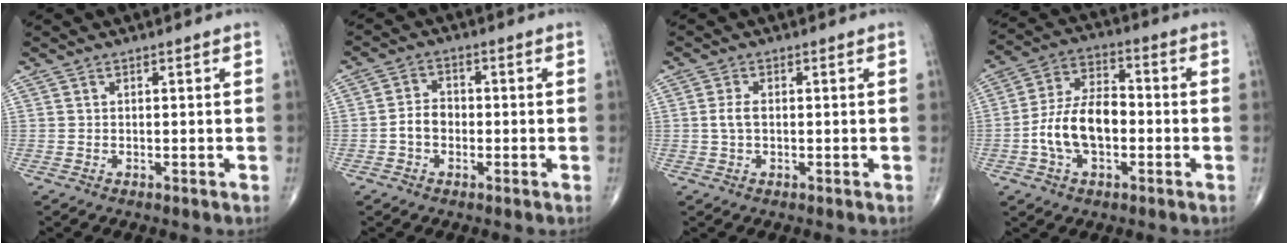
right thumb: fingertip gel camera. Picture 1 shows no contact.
{"total": 4.1, "force": [-1.1, 3.1, 2.5], "torque": [-0.036, 0.018, -0.026]}
{"total": 2.5, "force": [0.0, 1.4, 2.1], "torque": [-0.051, 0.005, -0.003]}
{"total": 12.4, "force": [-2.5, 7.1, 9.9], "torque": [-0.181, 0.035, -0.052]}